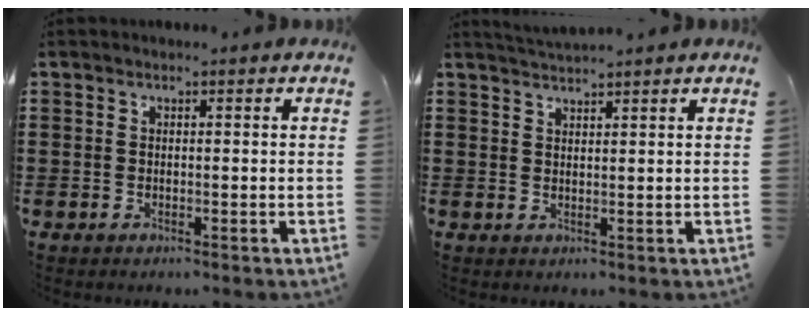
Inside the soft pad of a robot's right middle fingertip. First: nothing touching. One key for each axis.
{"total": 2.0, "fx": 1.9, "fy": 0.0, "fz": 0.3, "tx": -0.011, "ty": 0.003, "tz": 0.037}